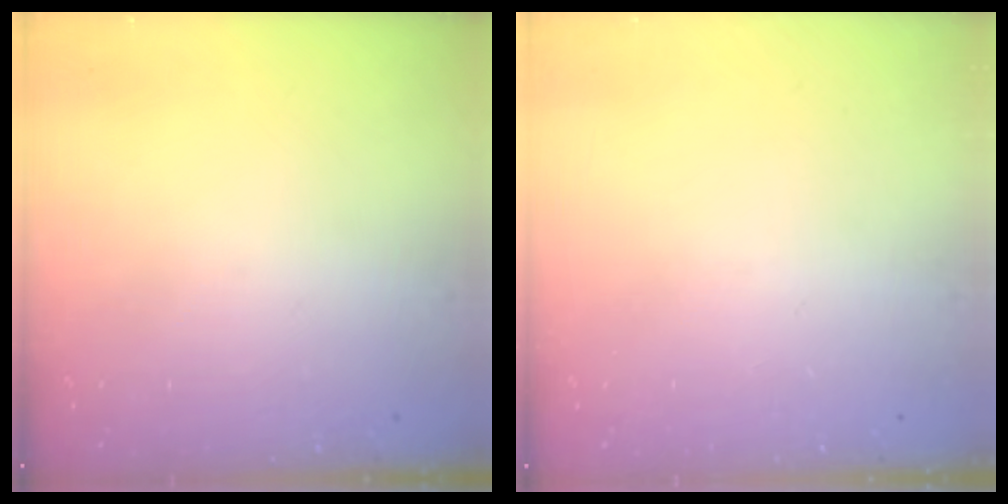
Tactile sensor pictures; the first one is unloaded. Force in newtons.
{"total": 0.0}